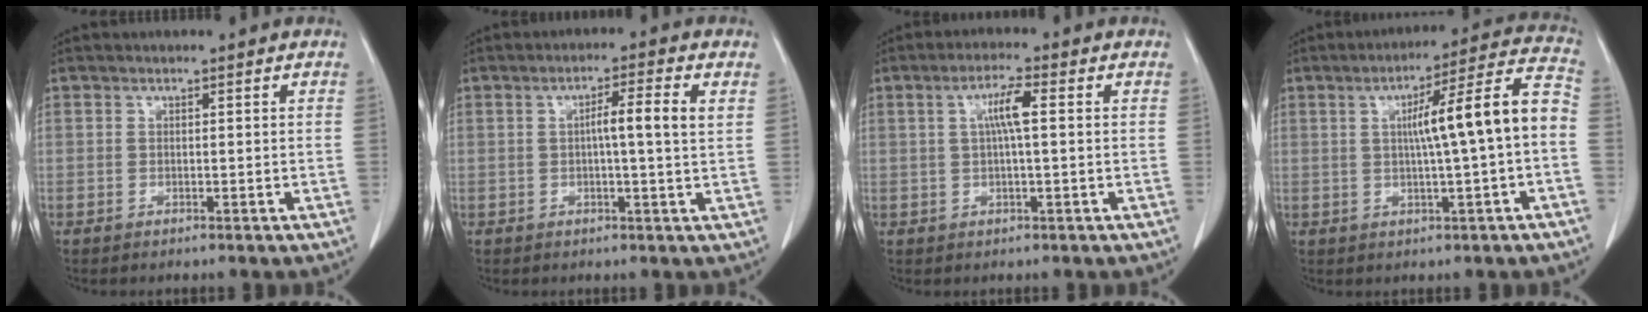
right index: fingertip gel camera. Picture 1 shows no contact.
{"total": 5.2, "force": [1.0, -0.2, 5.1], "torque": [-0.083, 0.007, 0.013]}
{"total": 4.5, "force": [0.8, 0.3, 4.4], "torque": [-0.083, 0.008, 0.013]}
{"total": 11.9, "force": [-0.2, -0.1, 11.9], "torque": [-0.172, 0.025, -0.007]}